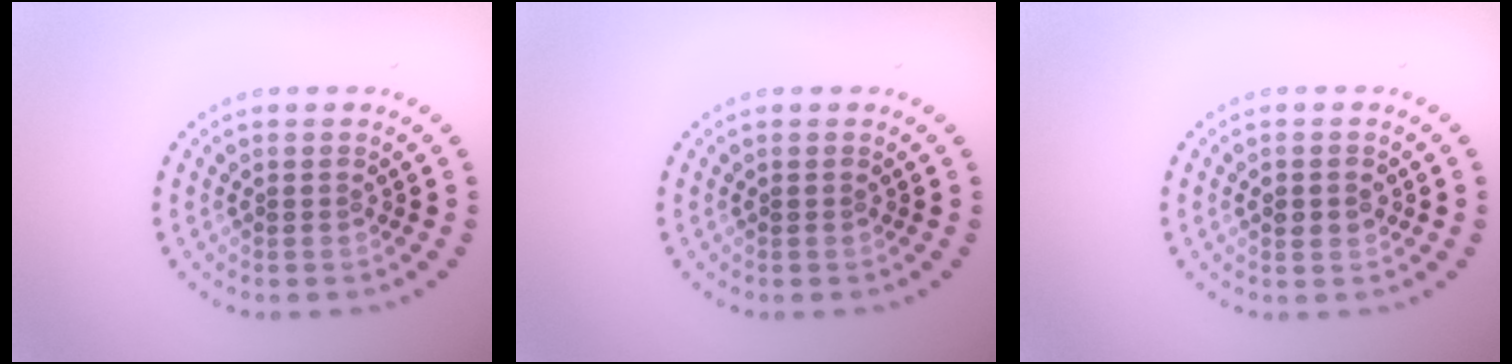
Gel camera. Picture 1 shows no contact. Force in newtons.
{"total": 0.0}
{"total": 1.5, "press": 1.5, "slide": 0.2}